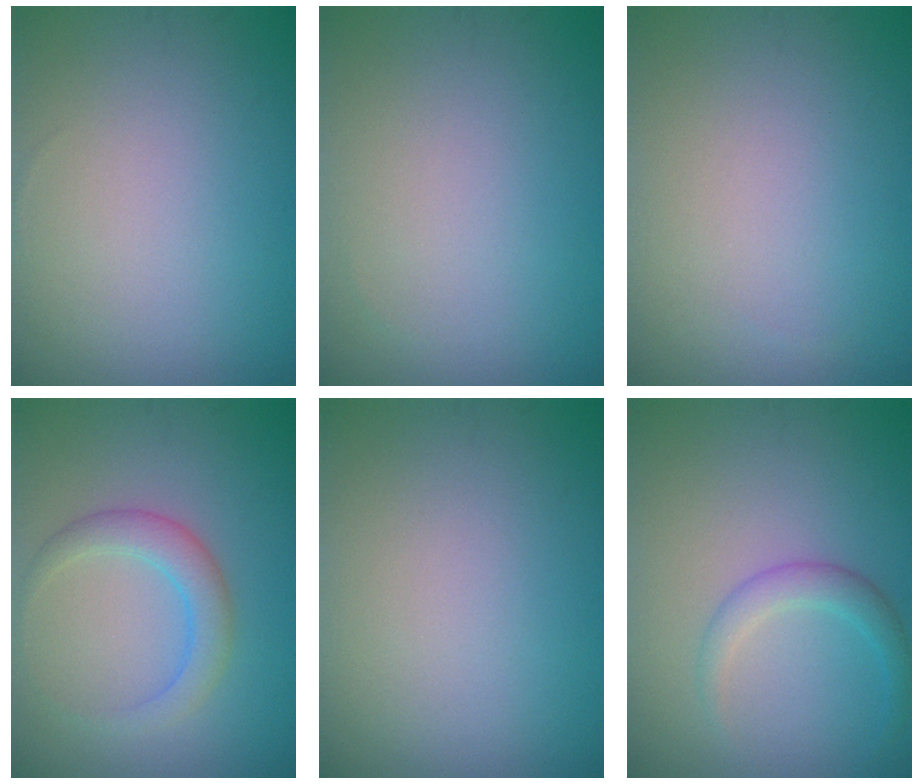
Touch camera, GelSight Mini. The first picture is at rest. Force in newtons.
{"total": 0.0}
{"total": 0.0}
{"total": 2.8, "press": 2.8, "slide": 0.2}
{"total": 0.0}
{"total": 2.1, "press": 2.1, "slide": 0.1}